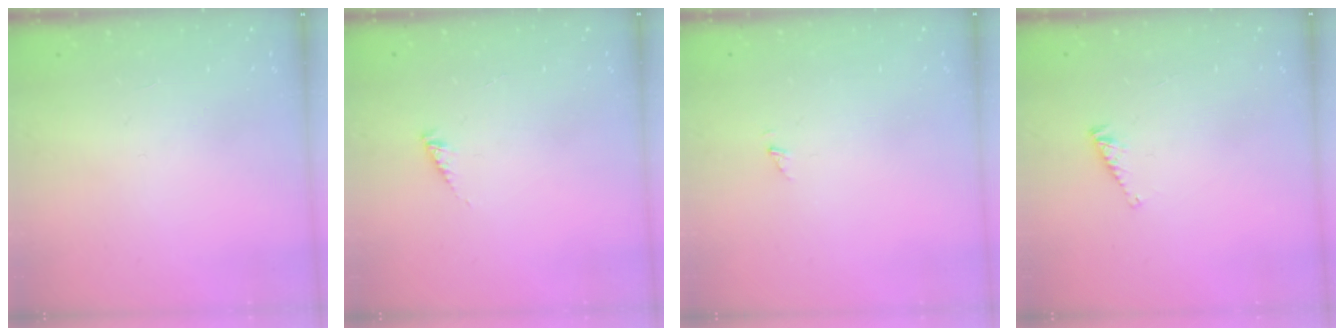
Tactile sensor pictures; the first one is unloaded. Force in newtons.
{"total": 1.7, "press": 1.6, "slide": 0.3}
{"total": 0.9, "press": 0.9, "slide": 0.1}
{"total": 2.5, "press": 2.4, "slide": 0.4}